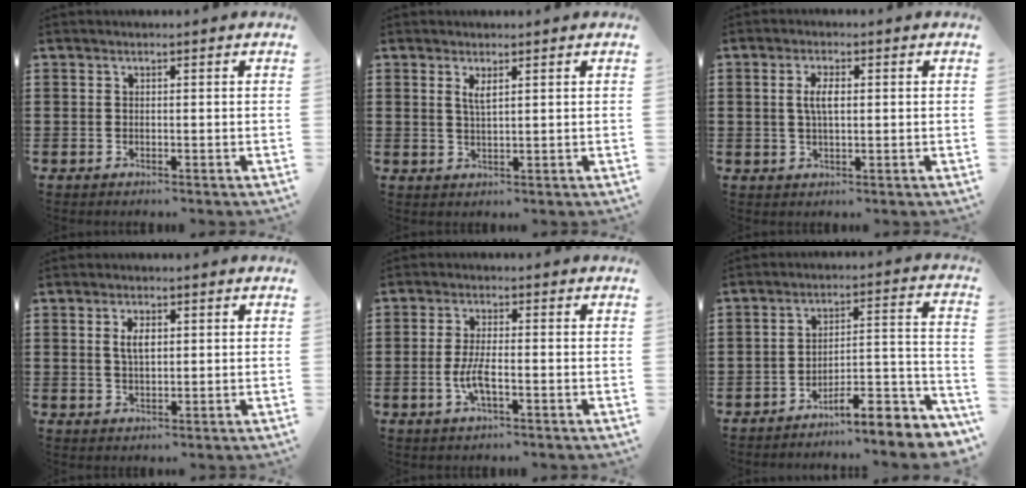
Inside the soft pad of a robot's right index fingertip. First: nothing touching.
{"total": 2.0, "force": [1.2, 0.4, 1.6], "torque": [-0.034, 0.002, 0.019]}
{"total": 3.5, "force": [0.4, 1.3, 3.2], "torque": [-0.065, 0.006, 0.005]}
{"total": 3.1, "force": [0.8, 1.4, 2.7], "torque": [-0.055, 0.007, 0.013]}
{"total": 4.3, "force": [-1.3, 1.1, 4.0], "torque": [-0.088, -0.005, -0.029]}
{"total": 6.6, "force": [-5.7, 0.9, 3.3], "torque": [-0.048, -0.008, -0.108]}